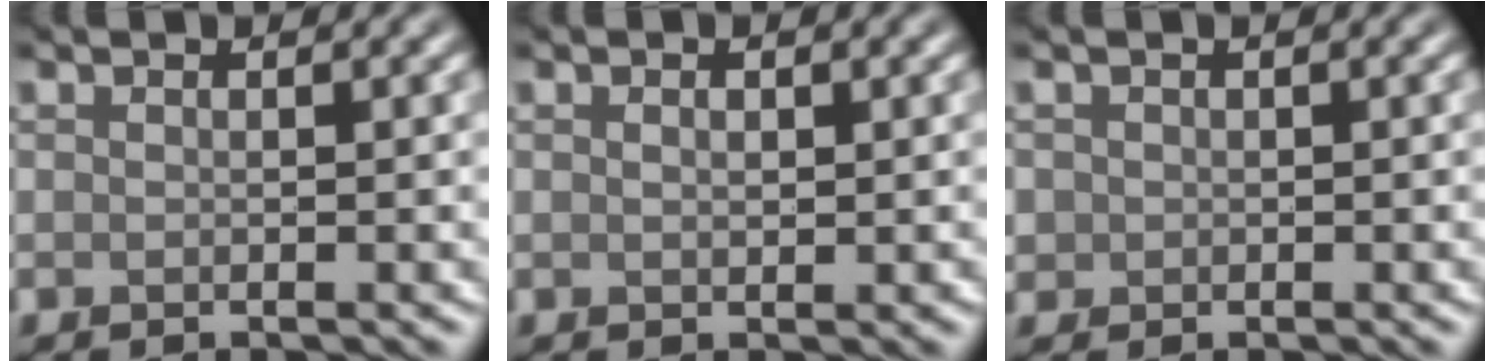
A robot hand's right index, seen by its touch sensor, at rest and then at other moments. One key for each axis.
{"total": 1.0, "fx": 0.3, "fy": 0.5, "fz": 0.8, "tx": -0.013, "ty": 0.001, "tz": 0.006}
{"total": 1.0, "fx": 0.0, "fy": 1.0, "fz": 0.1, "tx": 0.004, "ty": -0.002, "tz": -0.002}